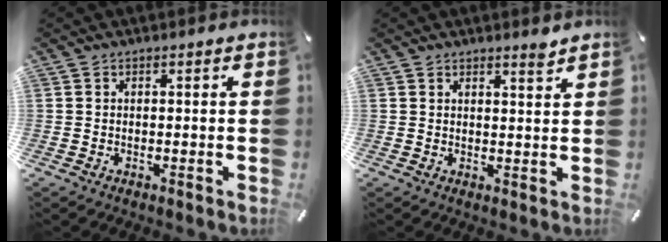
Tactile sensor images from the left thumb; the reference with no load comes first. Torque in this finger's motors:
{"motor_torque": [0.25, -0.36, 0.13, 0.02, -0.02]}